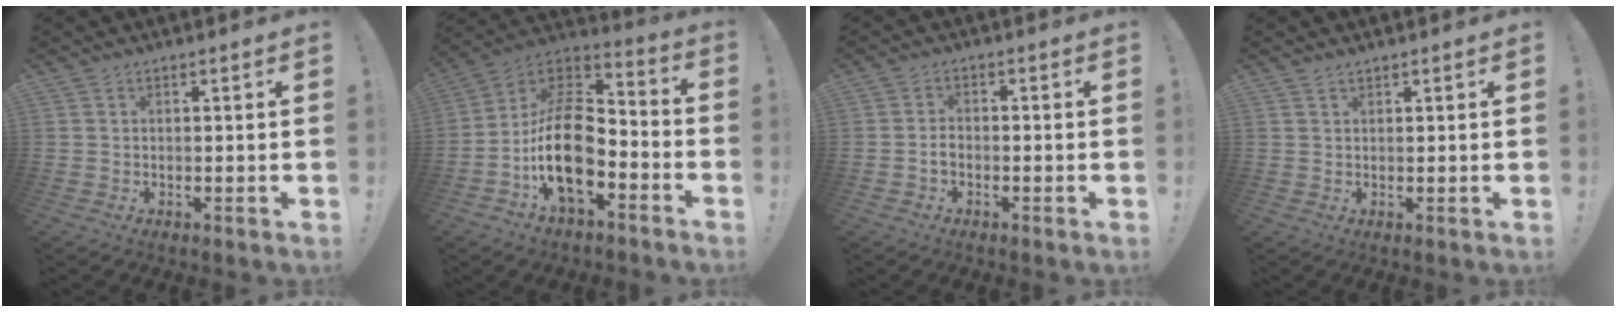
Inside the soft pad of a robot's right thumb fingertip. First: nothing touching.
{"total": 19.3, "force": [-5.6, 11.1, 14.7], "torque": [-0.286, 0.037, -0.089]}
{"total": 2.2, "force": [-1.0, 1.3, 1.4], "torque": [-0.029, 0.011, -0.016]}
{"total": 1.0, "force": [0.9, 0.3, 0.4], "torque": [-0.008, -0.001, 0.018]}